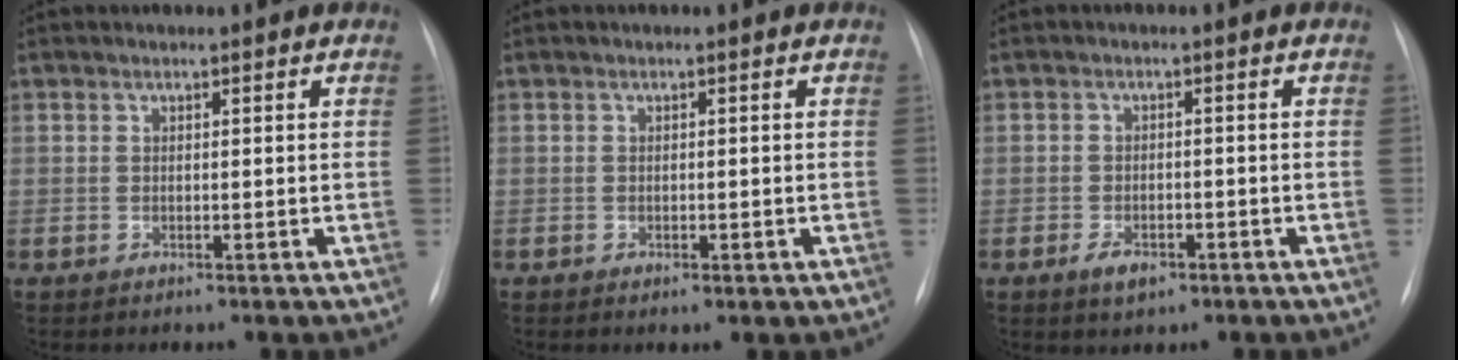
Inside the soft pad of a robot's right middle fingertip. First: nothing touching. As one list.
[{"total": 1.3, "force": [-0.6, 0.7, 1.0], "torque": [-0.013, -0.001, -0.004]}, {"total": 3.3, "force": [-1.9, 1.8, 2.0], "torque": [-0.034, 0.000, -0.023]}]